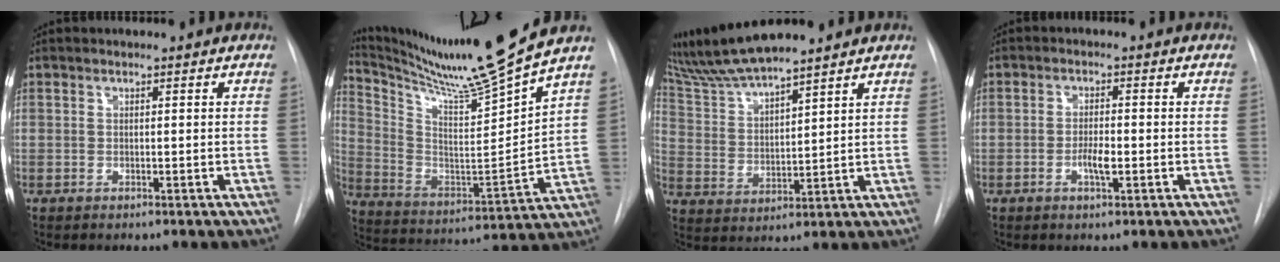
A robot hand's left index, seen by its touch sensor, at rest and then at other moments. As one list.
[{"total": 18.5, "force": [15.8, -2.5, 9.4], "torque": [-0.173, -0.052, 0.263]}, {"total": 10.4, "force": [9.7, -0.1, 3.9], "torque": [-0.083, 0.021, 0.189]}, {"total": 2.7, "force": [-0.9, 0.6, 2.5], "torque": [-0.046, 0.002, -0.015]}]